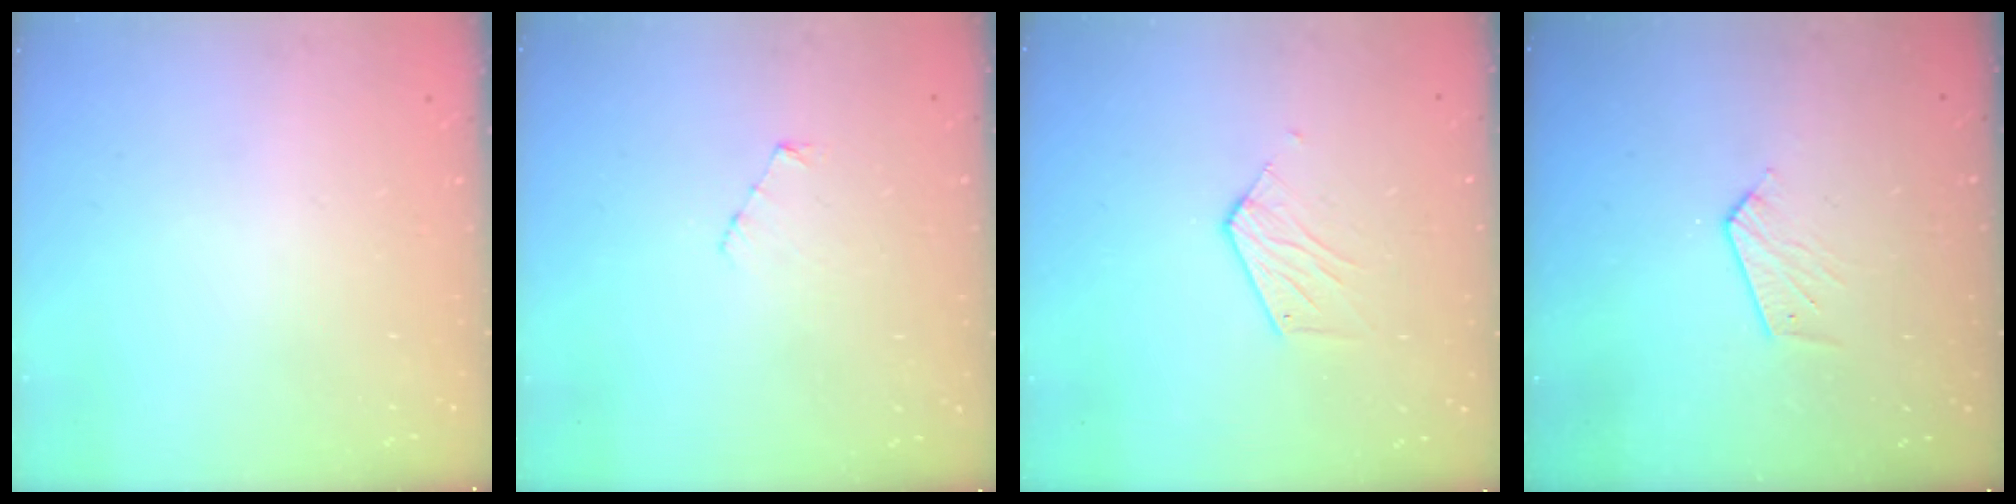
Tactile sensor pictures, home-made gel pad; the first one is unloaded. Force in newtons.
{"total": 3.0, "press": 3.0, "slide": 0.3}
{"total": 5.3, "press": 5.3, "slide": 0.4}
{"total": 5.4, "press": 5.4, "slide": 0.4}